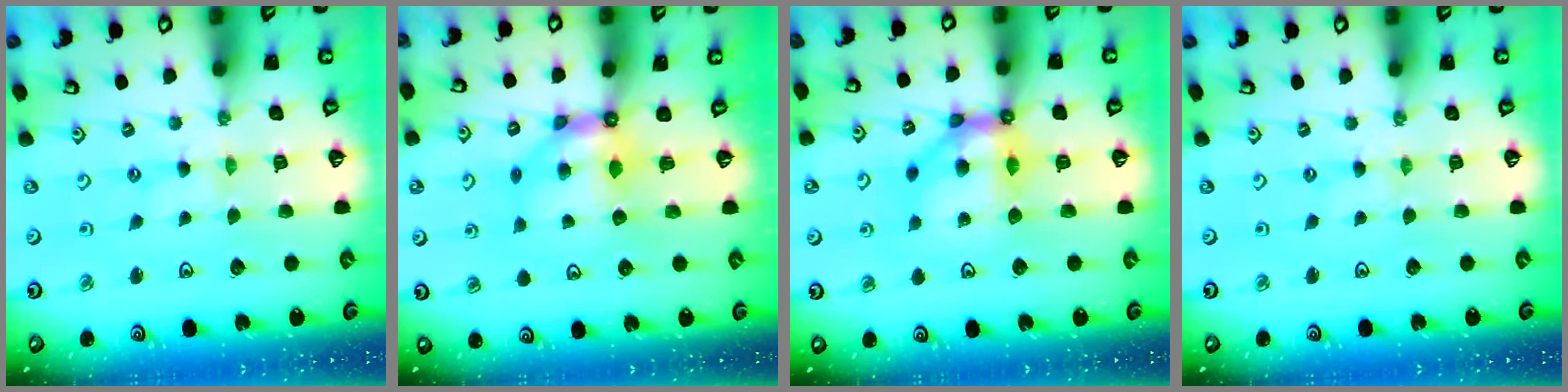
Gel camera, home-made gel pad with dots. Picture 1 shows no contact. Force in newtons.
{"total": 6.9, "press": 6.9, "slide": 0.2}
{"total": 10.4, "press": 10.3, "slide": 1.8}
{"total": 0.0}